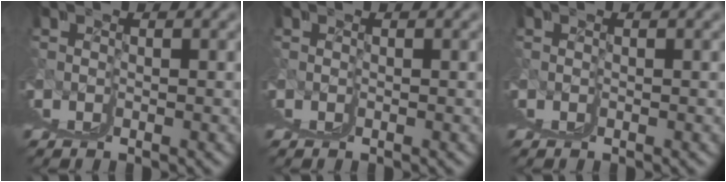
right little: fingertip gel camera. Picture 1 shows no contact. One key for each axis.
{"total": 0.0}
{"total": 0.0}